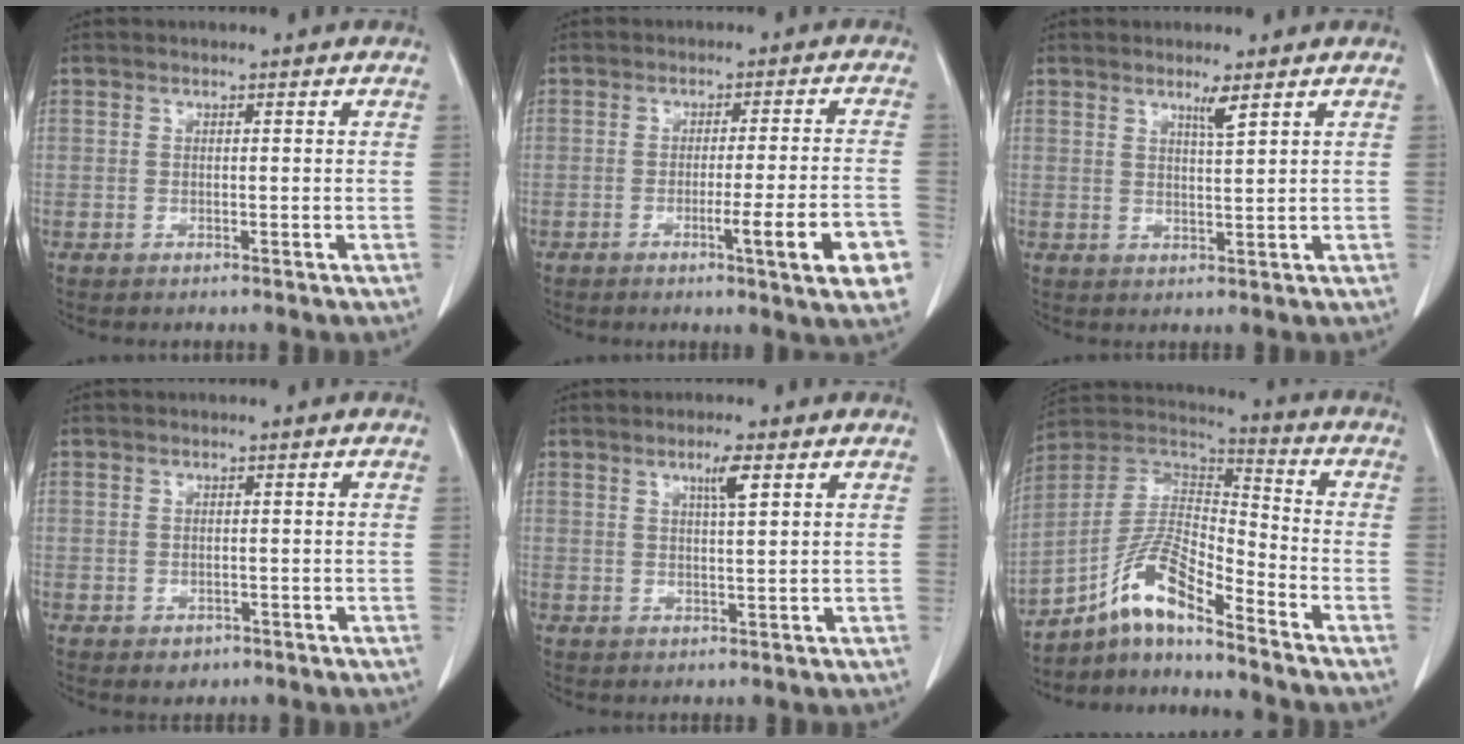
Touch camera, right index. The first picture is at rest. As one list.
[{"total": 10.5, "force": [-4.2, -0.4, 9.6], "torque": [-0.118, -0.013, -0.054]}, {"total": 2.4, "force": [1.6, -0.3, 1.8], "torque": [-0.033, -0.007, 0.030]}, {"total": 1.7, "force": [-0.8, 1.4, 0.5], "torque": [-0.004, 0.002, -0.005]}, {"total": 3.2, "force": [1.6, 0.0, 2.8], "torque": [-0.050, -0.002, 0.027]}, {"total": 11.5, "force": [-8.1, 1.5, 8.0], "torque": [-0.168, 0.020, -0.150]}]